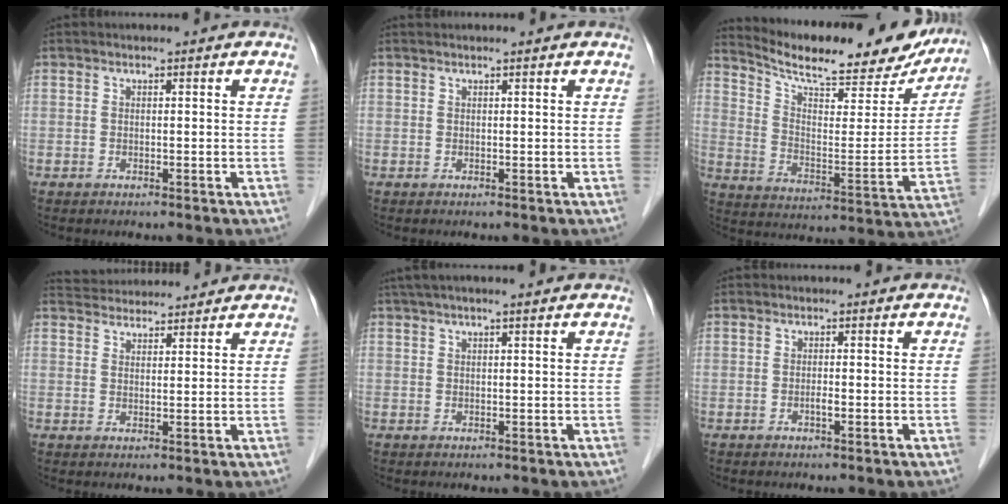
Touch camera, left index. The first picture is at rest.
{"total": 1.6, "force": [1.5, 0.0, 0.5], "torque": [-0.009, 0.021, 0.024]}
{"total": 23.1, "force": [20.4, 5.3, 9.6], "torque": [-0.146, -0.021, 0.280]}
{"total": 8.1, "force": [7.9, 1.2, 1.5], "torque": [-0.031, 0.034, 0.121]}
{"total": 6.2, "force": [5.0, 0.0, 3.7], "torque": [-0.062, 0.039, 0.077]}
{"total": 0.6, "force": [-0.2, 0.0, 0.5], "torque": [-0.009, 0.001, -0.006]}